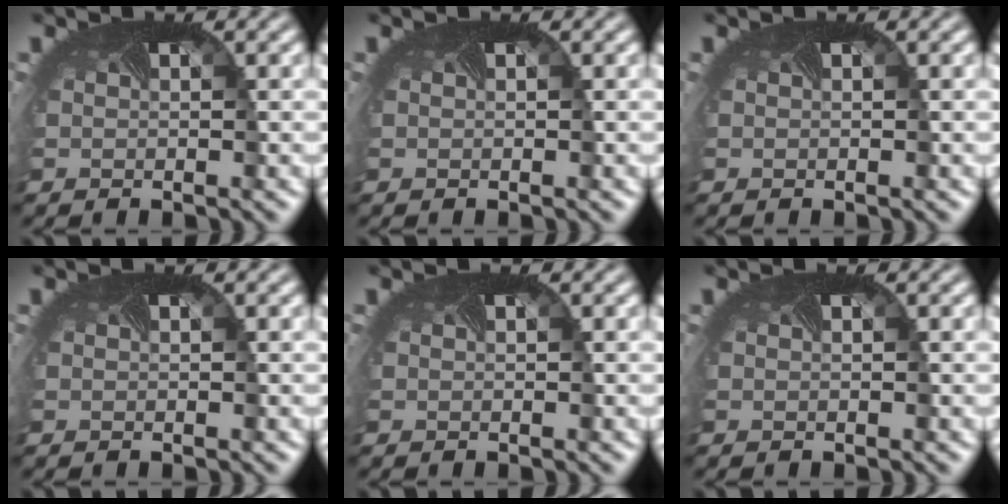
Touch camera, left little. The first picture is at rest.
{"total": 0.0}
{"total": 0.0}
{"total": 0.0}
{"total": 0.0}
{"total": 0.0}